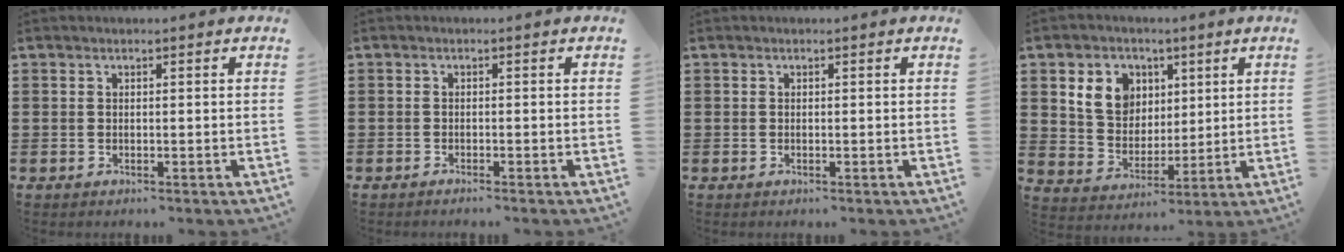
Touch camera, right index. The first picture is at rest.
{"total": 0.8, "force": [-0.8, -0.1, 0.1], "torque": [-0.004, -0.002, -0.016]}
{"total": 0.0}
{"total": 7.7, "force": [3.3, 6.5, 2.5], "torque": [-0.068, 0.014, 0.059]}